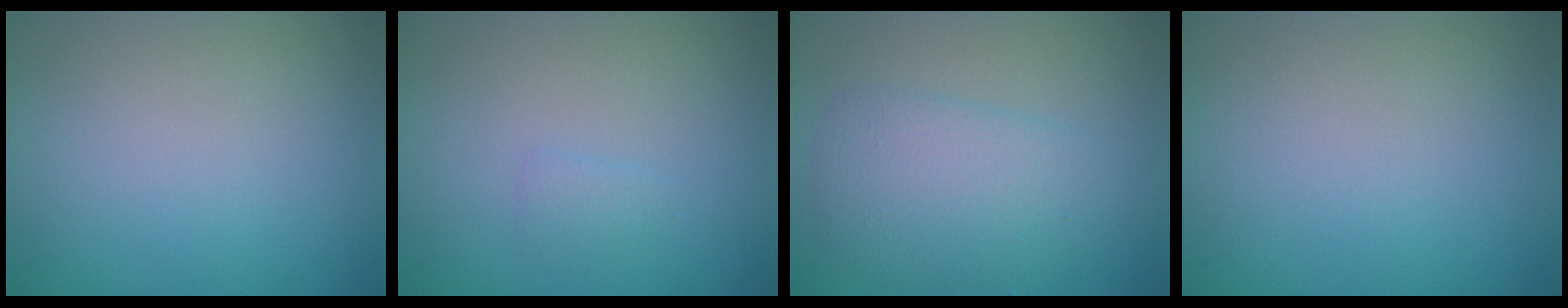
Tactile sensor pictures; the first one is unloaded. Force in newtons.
{"total": 0.7, "press": 0.7, "slide": 0.1}
{"total": 3.9, "press": 3.9, "slide": 0.0}
{"total": 0.0}